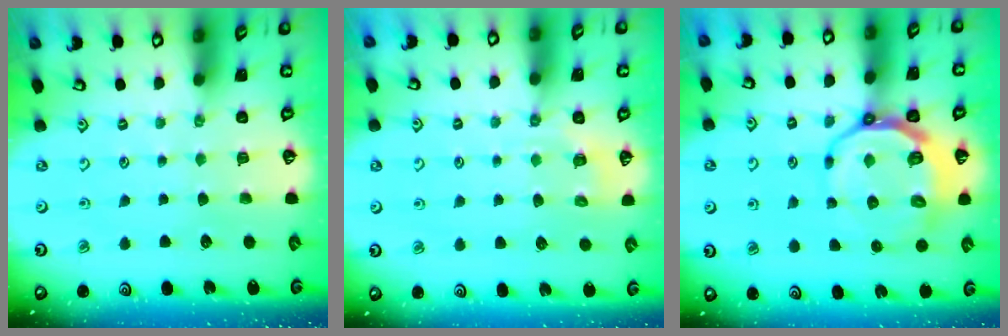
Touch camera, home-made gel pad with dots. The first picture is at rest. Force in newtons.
{"total": 2.9, "press": 2.6, "slide": 1.2}
{"total": 11.6, "press": 11.1, "slide": 3.5}